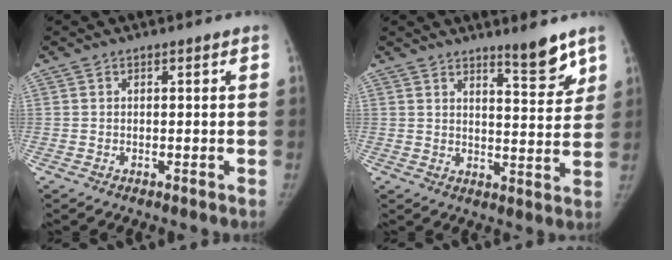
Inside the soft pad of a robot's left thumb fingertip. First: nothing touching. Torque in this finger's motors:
{"motor_torque": [0.32, -0.41, 0.69, -0.36, 0.12]}